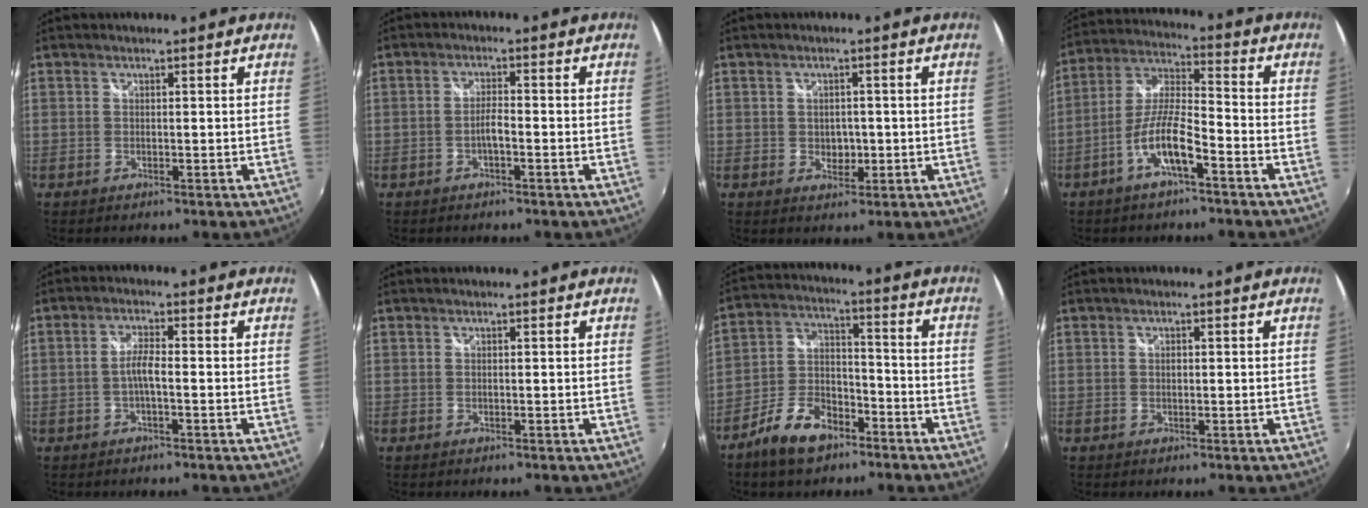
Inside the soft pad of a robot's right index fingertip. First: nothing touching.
{"total": 2.2, "force": [-1.2, 0.4, 1.8], "torque": [-0.038, 0.006, -0.023]}
{"total": 2.9, "force": [-0.4, 2.4, 1.5], "torque": [-0.022, -0.001, -0.005]}
{"total": 9.3, "force": [-5.1, 1.8, 7.6], "torque": [-0.166, 0.006, -0.096]}
{"total": 2.9, "force": [-1.0, 0.3, 2.7], "torque": [-0.057, 0.006, -0.020]}
{"total": 0.0}
{"total": 10.8, "force": [-7.2, 5.6, 5.9], "torque": [-0.123, 0.014, -0.128]}
{"total": 0.6, "force": [0.1, 0.4, 0.4], "torque": [-0.007, 0.001, 0.001]}